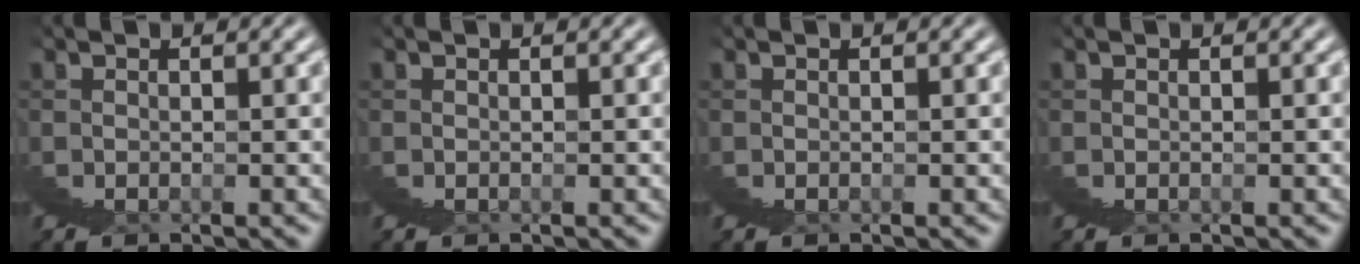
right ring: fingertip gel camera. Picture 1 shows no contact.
{"total": 0.0}
{"total": 0.0}
{"total": 0.0}